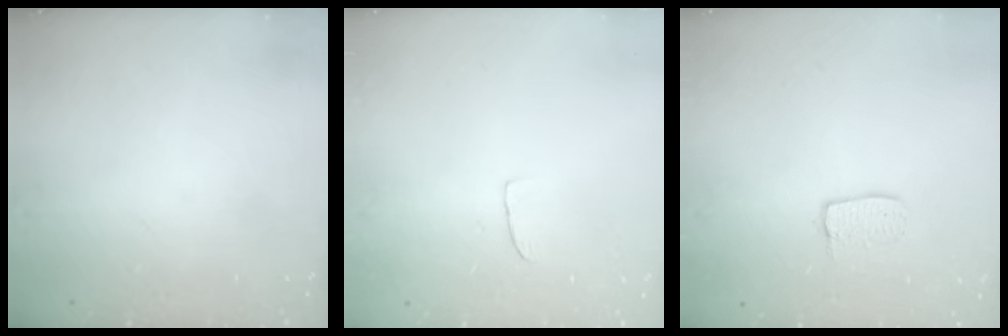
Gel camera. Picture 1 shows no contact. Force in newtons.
{"total": 2.6, "press": 2.6, "slide": 0.2}
{"total": 6.0, "press": 6.0, "slide": 0.3}